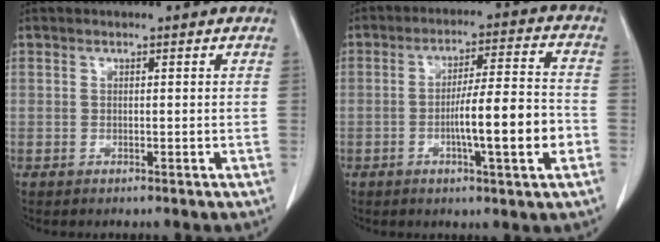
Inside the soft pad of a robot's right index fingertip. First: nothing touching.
{"total": 10.8, "force": [-2.9, 0.4, 10.4], "torque": [-0.164, 0.004, -0.047]}